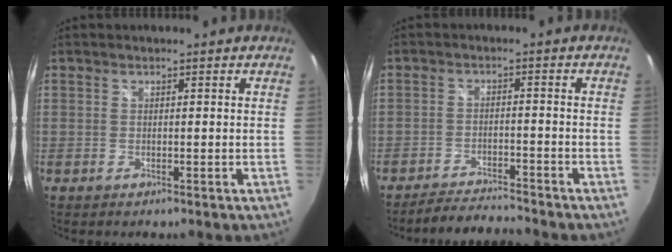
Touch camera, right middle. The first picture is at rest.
{"total": 7.0, "force": [-6.8, 0.1, 1.7], "torque": [-0.051, -0.001, -0.111]}